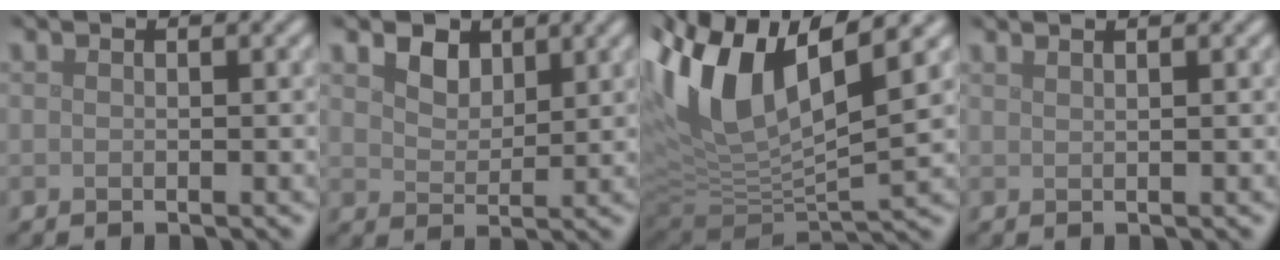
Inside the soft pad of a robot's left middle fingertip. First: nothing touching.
{"total": 2.5, "force": [1.6, 1.5, 1.2], "torque": [-0.030, -0.002, 0.025]}
{"total": 11.8, "force": [4.5, 4.5, 9.9], "torque": [-0.202, 0.008, 0.082]}
{"total": 1.6, "force": [1.2, 0.6, 0.9], "torque": [0.003, -0.003, 0.003]}